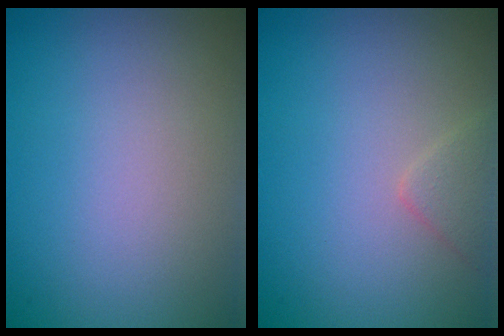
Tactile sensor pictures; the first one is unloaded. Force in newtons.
{"total": 1.3, "press": 1.3, "slide": 0.0}